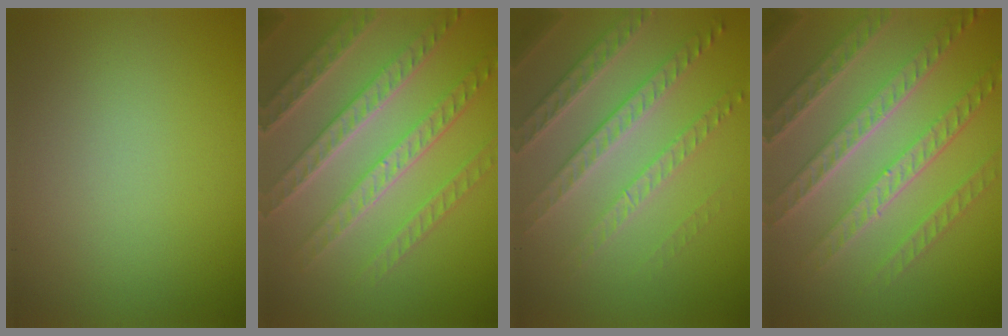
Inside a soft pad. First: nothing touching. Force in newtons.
{"total": 7.5, "press": 5.6, "slide": 5.0}
{"total": 4.7, "press": 4.0, "slide": 2.5}
{"total": 7.8, "press": 5.7, "slide": 5.4}